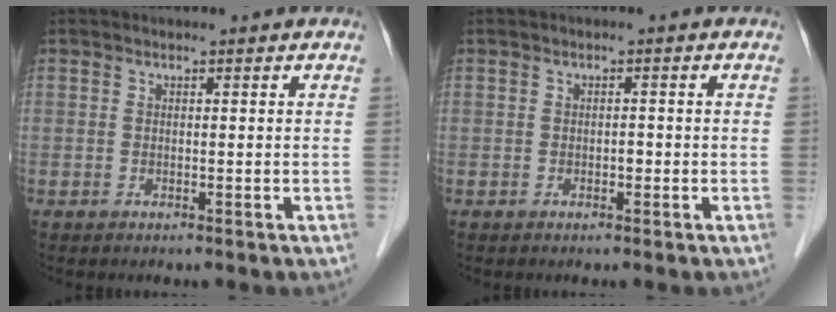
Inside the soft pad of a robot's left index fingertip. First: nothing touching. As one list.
[{"total": 0.7, "force": [-0.4, 0.4, 0.5], "torque": [-0.005, 0.002, -0.007]}]